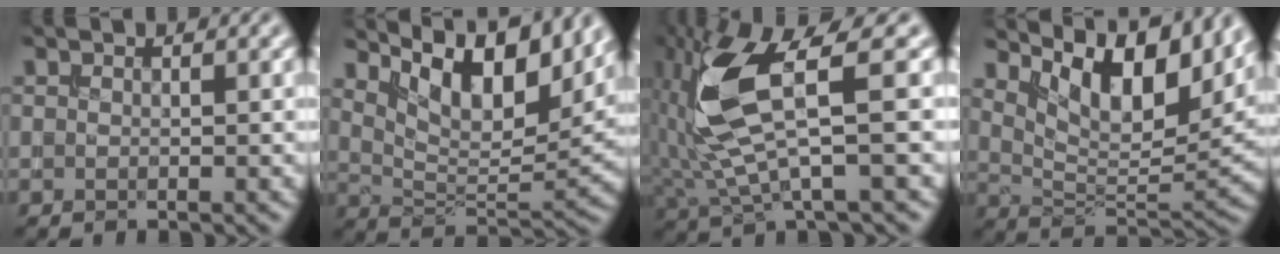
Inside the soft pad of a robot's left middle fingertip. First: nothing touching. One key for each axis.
{"total": 10.4, "fx": 6.5, "fy": 4.0, "fz": 7.1, "tx": -0.117, "ty": 0.001, "tz": 0.114}
{"total": 8.1, "fx": 1.5, "fy": 2.2, "fz": 7.7, "tx": -0.180, "ty": -0.003, "tz": 0.034}
{"total": 10.6, "fx": 6.5, "fy": 4.1, "fz": 7.3, "tx": -0.118, "ty": 0.000, "tz": 0.114}